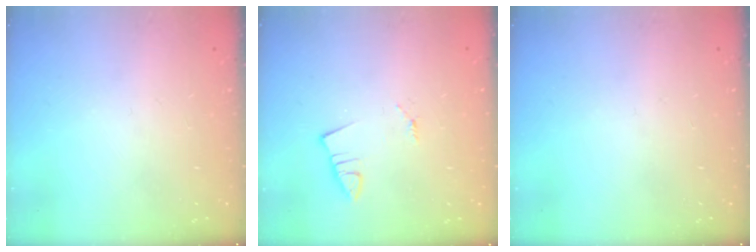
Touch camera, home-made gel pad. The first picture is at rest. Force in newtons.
{"total": 1.2, "press": 1.2, "slide": 0.1}
{"total": 0.0}